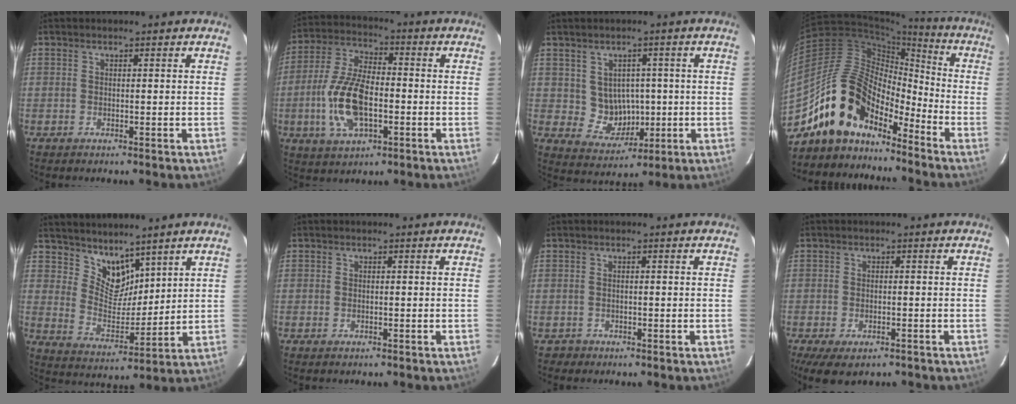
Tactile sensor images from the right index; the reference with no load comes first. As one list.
[{"total": 13.6, "force": [-3.1, 6.4, 11.6], "torque": [-0.248, 0.003, -0.058]}, {"total": 6.7, "force": [0.2, 6.3, 2.3], "torque": [-0.050, 0.008, 0.023]}, {"total": 15.1, "force": [-11.9, 6.9, 6.2], "torque": [-0.119, 0.028, -0.216]}, {"total": 8.2, "force": [6.5, 4.1, 2.8], "torque": [-0.041, -0.003, 0.130]}, {"total": 0.7, "force": [-0.5, 0.3, 0.4], "torque": [-0.008, -0.002, -0.010]}, {"total": 1.1, "force": [-0.8, 0.7, -0.1], "torque": [0.000, 0.004, -0.012]}, {"total": 8.0, "force": [-5.3, 3.4, 4.9], "torque": [-0.114, -0.032, -0.083]}]